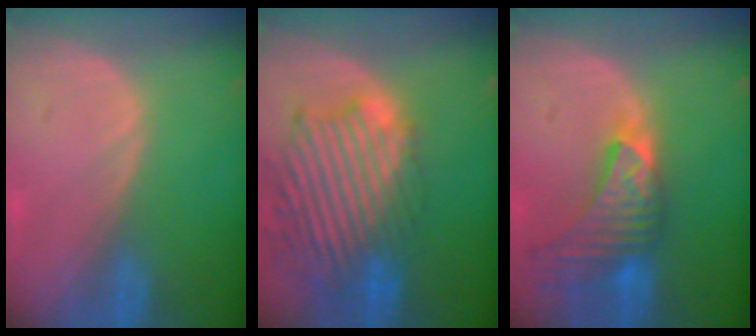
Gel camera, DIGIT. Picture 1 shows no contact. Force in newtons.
{"total": 13.8, "press": 11.8, "slide": 7.2}
{"total": 9.1, "press": 8.3, "slide": 3.8}